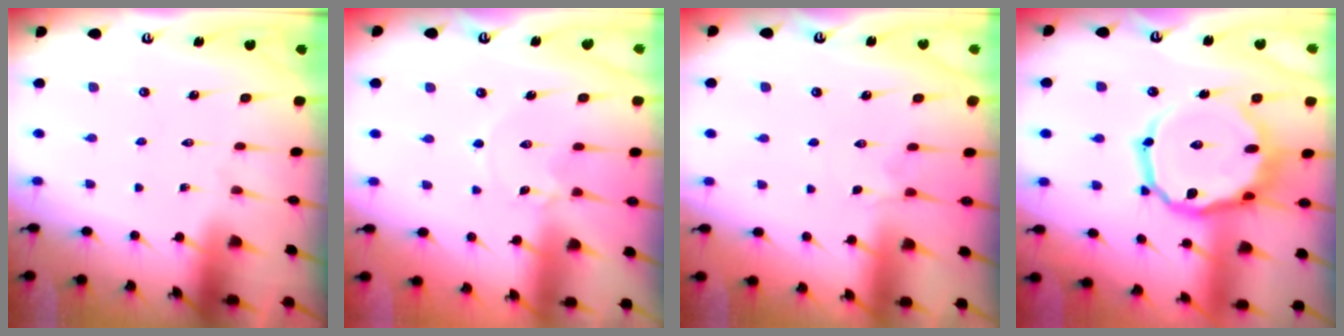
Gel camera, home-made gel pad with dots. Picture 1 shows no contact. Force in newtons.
{"total": 1.1, "press": 1.1, "slide": 0.1}
{"total": 1.1, "press": 0.9, "slide": 0.6}
{"total": 17.1, "press": 16.9, "slide": 2.4}